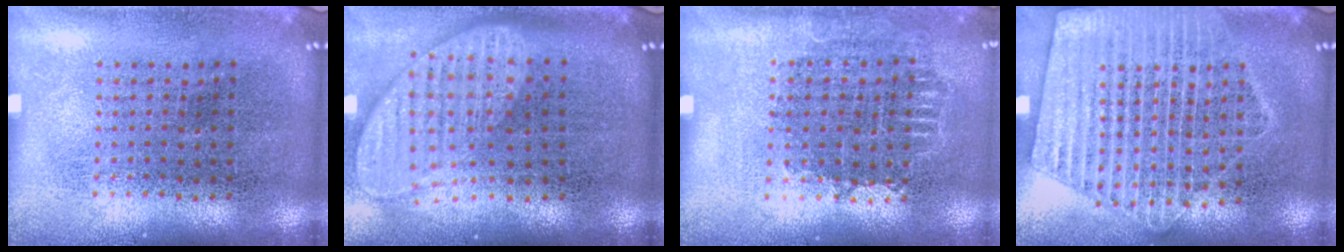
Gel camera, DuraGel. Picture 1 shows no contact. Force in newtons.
{"total": 2.0, "press": 1.6, "slide": 1.3}
{"total": 0.8, "press": 0.7, "slide": 0.3}
{"total": 2.0, "press": 1.8, "slide": 0.9}